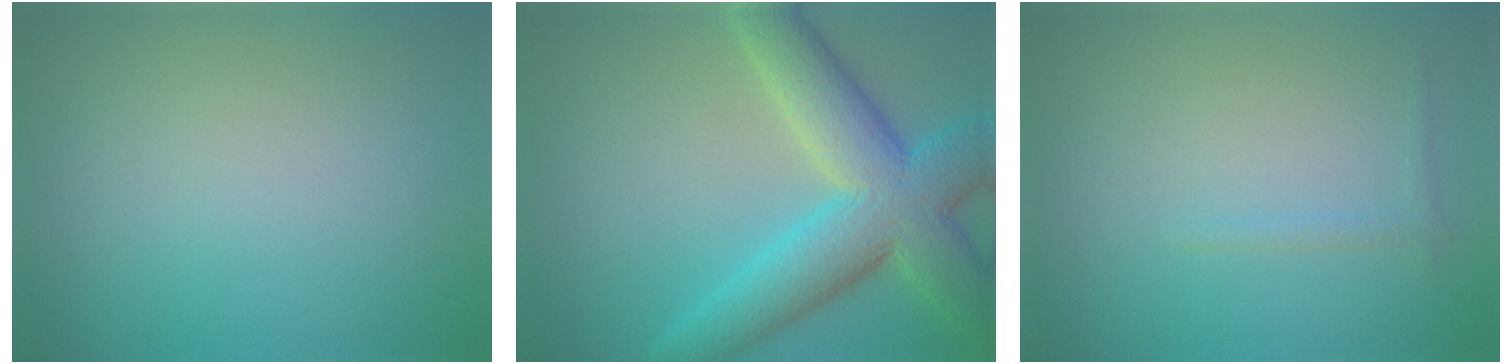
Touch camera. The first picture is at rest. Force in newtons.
{"total": 10.0, "press": 10.0, "slide": 0.6}
{"total": 0.7, "press": 0.7, "slide": 0.1}